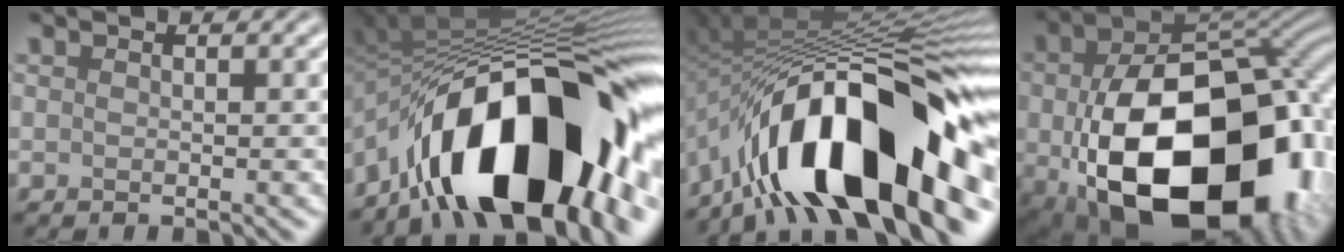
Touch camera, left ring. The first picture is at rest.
{"total": 18.1, "force": [-7.2, 7.8, 14.7], "torque": [-0.207, 0.006, -0.125]}
{"total": 17.1, "force": [-7.7, 6.2, 14.0], "torque": [-0.206, 0.021, -0.137]}
{"total": 21.3, "force": [-4.5, 14.1, 15.4], "torque": [-0.294, -0.061, -0.034]}